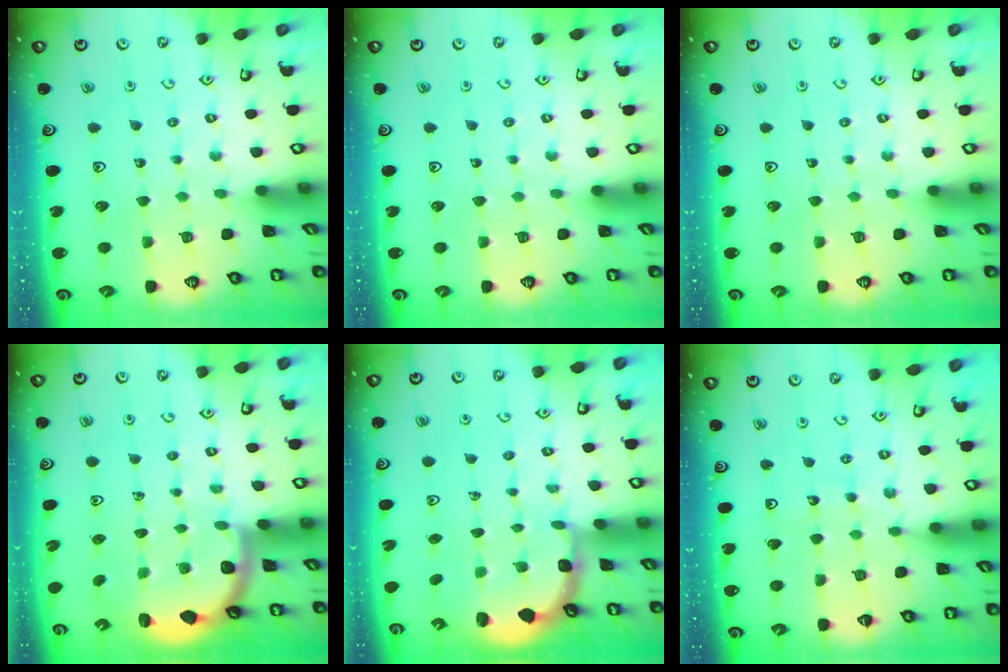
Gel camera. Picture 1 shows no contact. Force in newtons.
{"total": 0.0}
{"total": 0.0}
{"total": 2.6, "press": 2.5, "slide": 0.6}
{"total": 2.7, "press": 2.1, "slide": 1.7}
{"total": 3.8, "press": 3.7, "slide": 0.4}